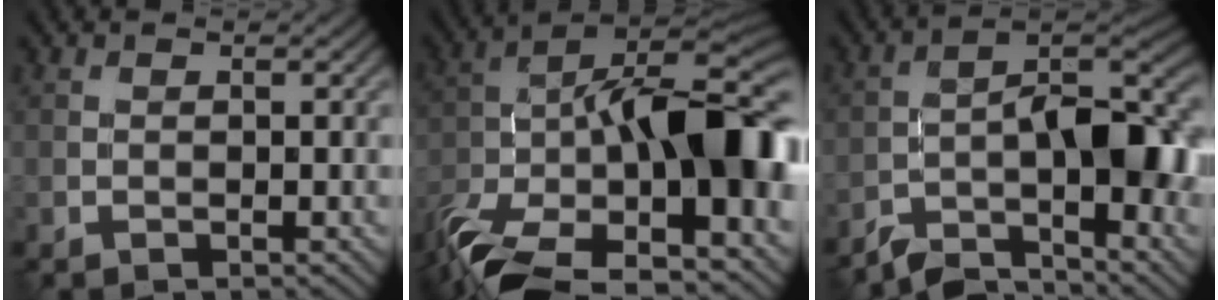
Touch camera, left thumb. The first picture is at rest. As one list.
[{"total": 19.0, "force": [-7.4, 8.3, 15.4], "torque": [-0.283, -0.016, -0.133]}, {"total": 11.1, "force": [-6.8, 3.4, 8.1], "torque": [-0.112, 0.003, -0.126]}]